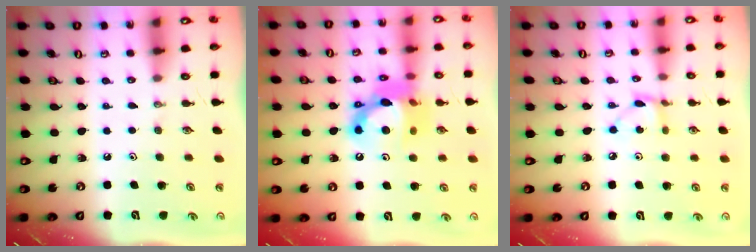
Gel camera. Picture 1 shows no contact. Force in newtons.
{"total": 15.2, "press": 15.1, "slide": 1.6}
{"total": 3.9, "press": 3.9, "slide": 0.1}